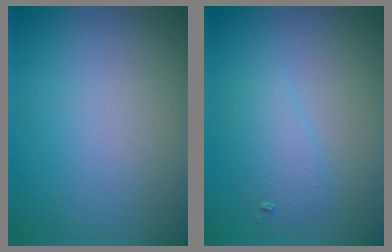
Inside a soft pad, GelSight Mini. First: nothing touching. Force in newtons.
{"total": 2.0, "press": 2.0, "slide": 0.1}